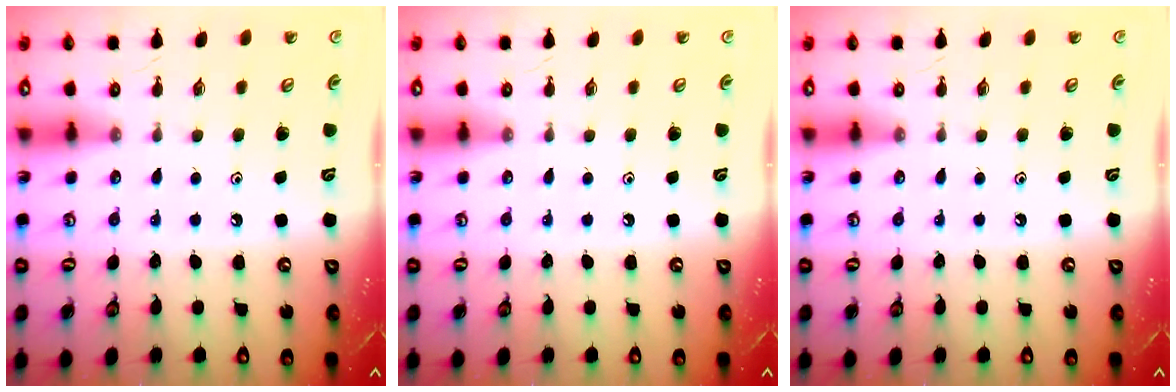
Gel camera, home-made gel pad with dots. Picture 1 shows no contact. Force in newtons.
{"total": 0.0}
{"total": 0.0}